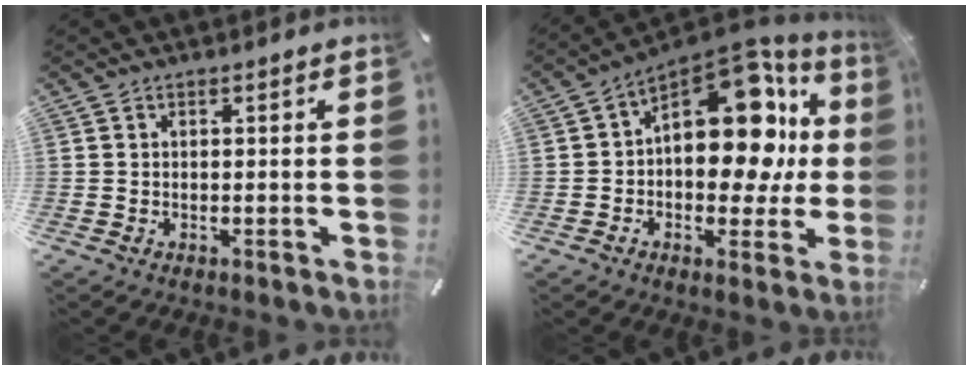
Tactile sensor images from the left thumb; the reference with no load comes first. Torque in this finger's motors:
{"motor_torque": [1.25, 1.26, 1.37, 0.90, 0.20]}